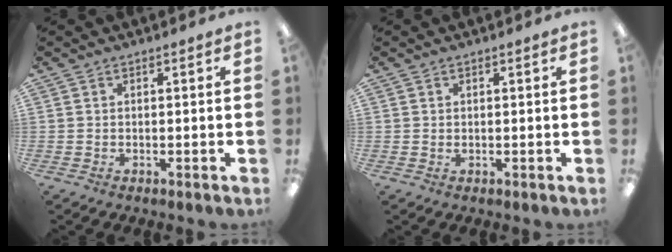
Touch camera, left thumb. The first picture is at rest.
{"total": 0.5, "force": [0.1, 0.3, 0.4], "torque": [-0.010, 0.001, 0.002]}